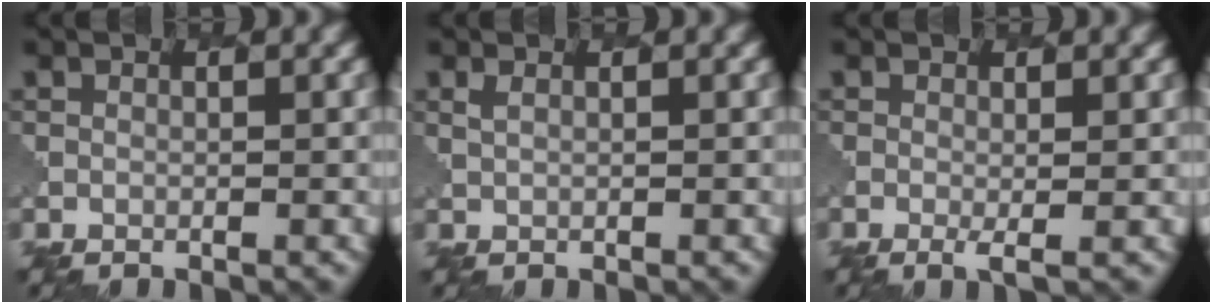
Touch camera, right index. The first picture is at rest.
{"total": 1.0, "force": [0.8, 0.3, 0.5], "torque": [-0.010, 0.000, 0.017]}
{"total": 1.3, "force": [0.1, 0.3, 1.3], "torque": [-0.023, -0.003, 0.003]}